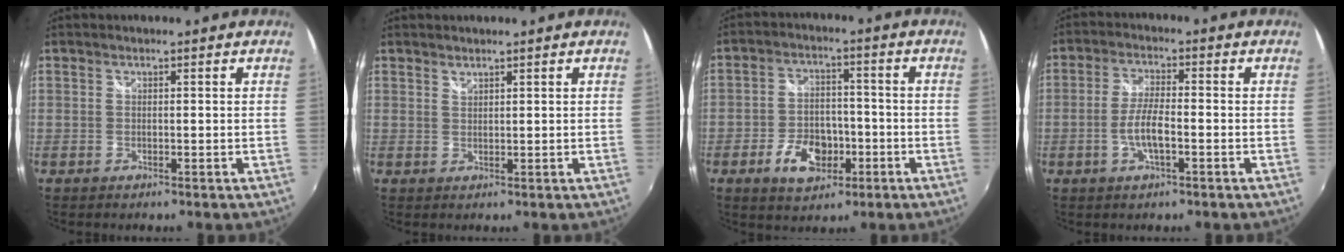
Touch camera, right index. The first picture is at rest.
{"total": 1.0, "force": [1.0, 0.1, 0.0], "torque": [0.000, 0.000, 0.018]}
{"total": 9.2, "force": [-4.1, 5.9, 5.8], "torque": [-0.121, 0.009, -0.058]}
{"total": 5.9, "force": [-1.9, 1.5, 5.3], "torque": [-0.110, 0.000, -0.037]}